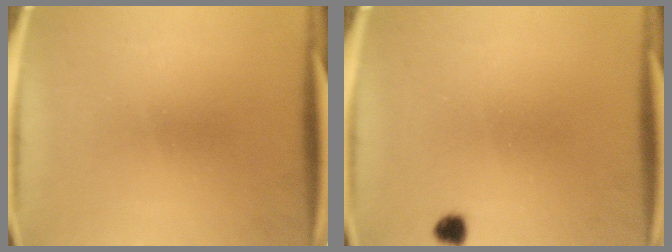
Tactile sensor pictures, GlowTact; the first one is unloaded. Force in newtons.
{"total": 1.8}